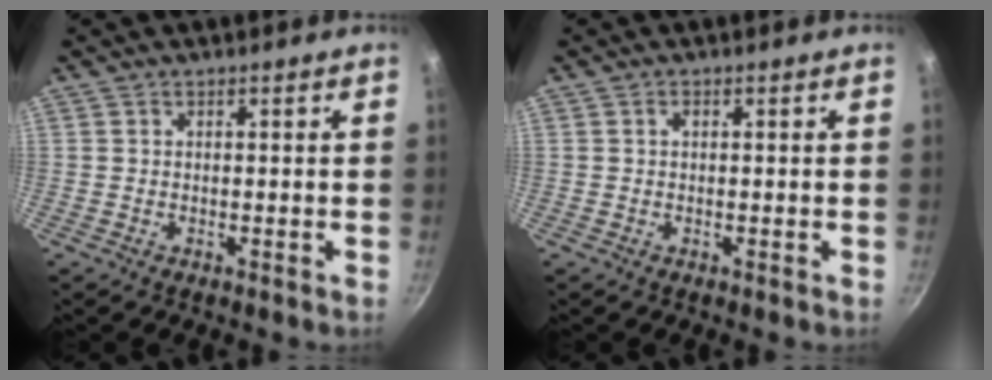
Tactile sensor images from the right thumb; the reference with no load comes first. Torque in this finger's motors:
{"motor_torque": [-0.11, 0.30, 0.65, -0.16, 0.00]}